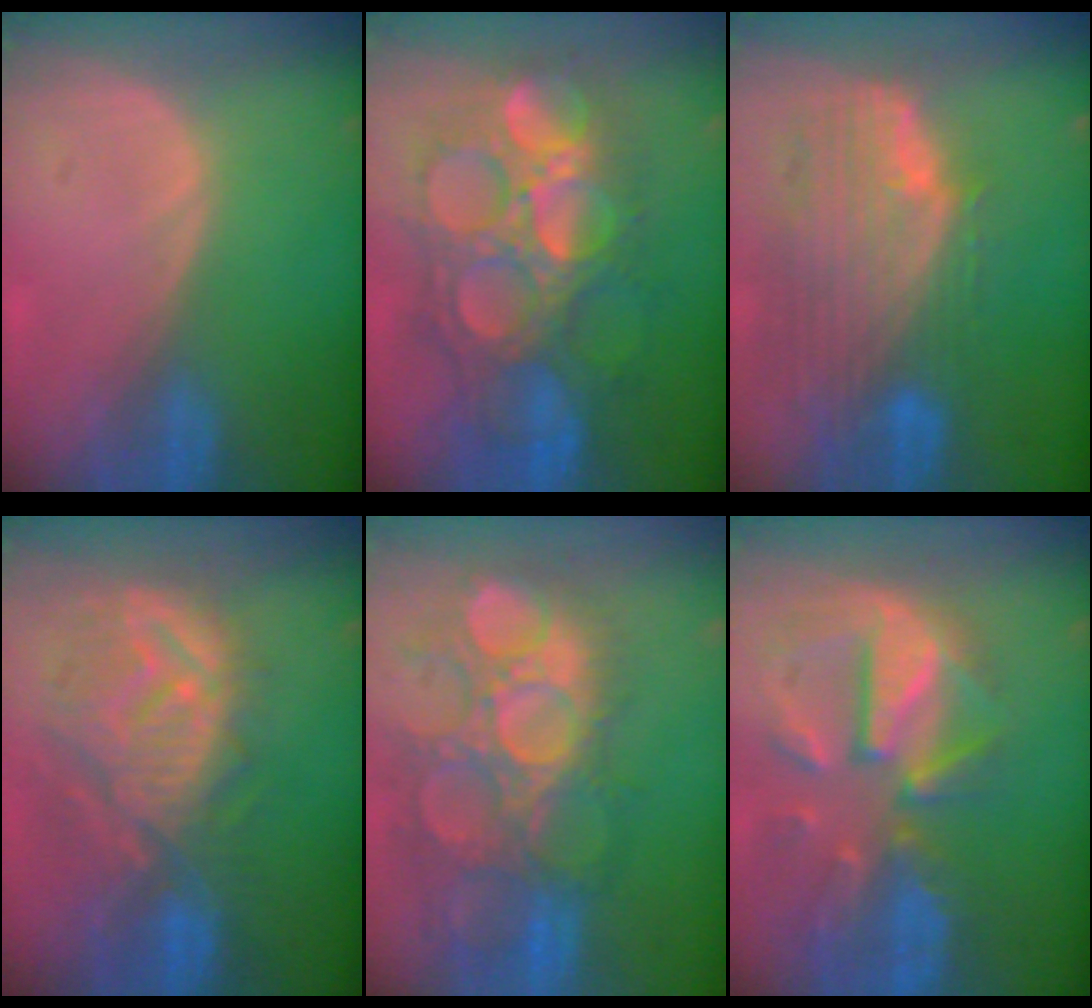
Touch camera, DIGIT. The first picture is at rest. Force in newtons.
{"total": 13.4, "press": 13.3, "slide": 1.5}
{"total": 11.1, "press": 9.5, "slide": 5.7}
{"total": 11.6, "press": 10.7, "slide": 4.6}
{"total": 13.3, "press": 12.2, "slide": 5.4}
{"total": 11.9, "press": 10.4, "slide": 5.7}